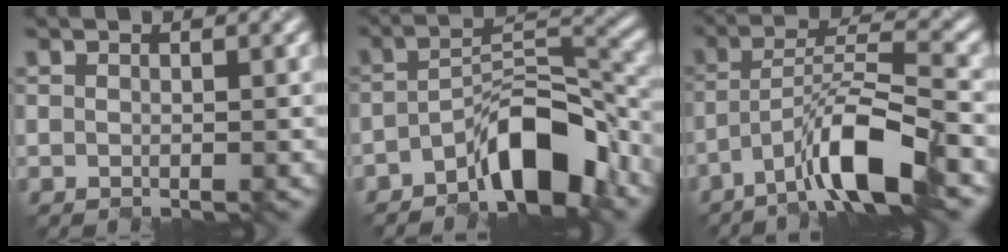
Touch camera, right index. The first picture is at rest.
{"total": 7.0, "force": [-4.5, 2.3, 4.8], "torque": [-0.077, 0.016, -0.078]}
{"total": 7.8, "force": [-4.8, 1.0, 6.1], "torque": [-0.112, 0.011, -0.086]}